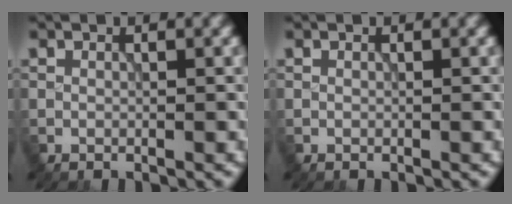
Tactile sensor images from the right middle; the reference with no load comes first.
{"total": 0.0}